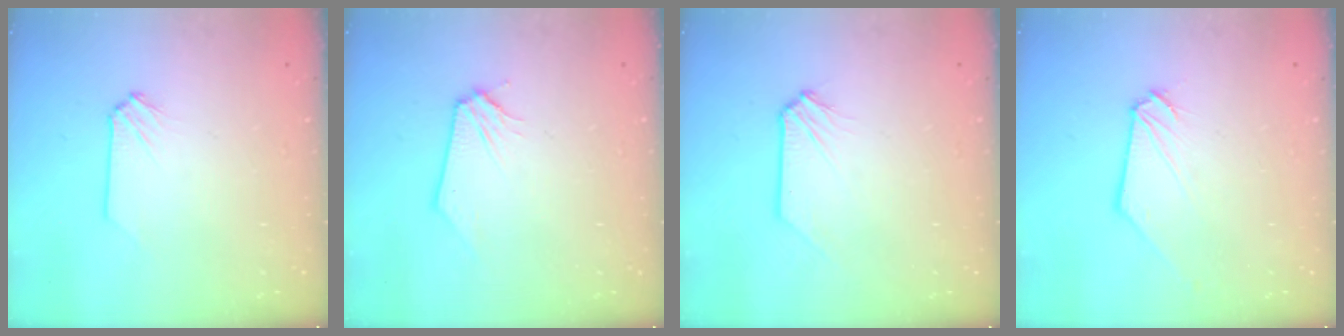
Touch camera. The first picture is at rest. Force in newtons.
{"total": 0.0}
{"total": 0.0}
{"total": 0.9, "press": 0.9, "slide": 0.2}